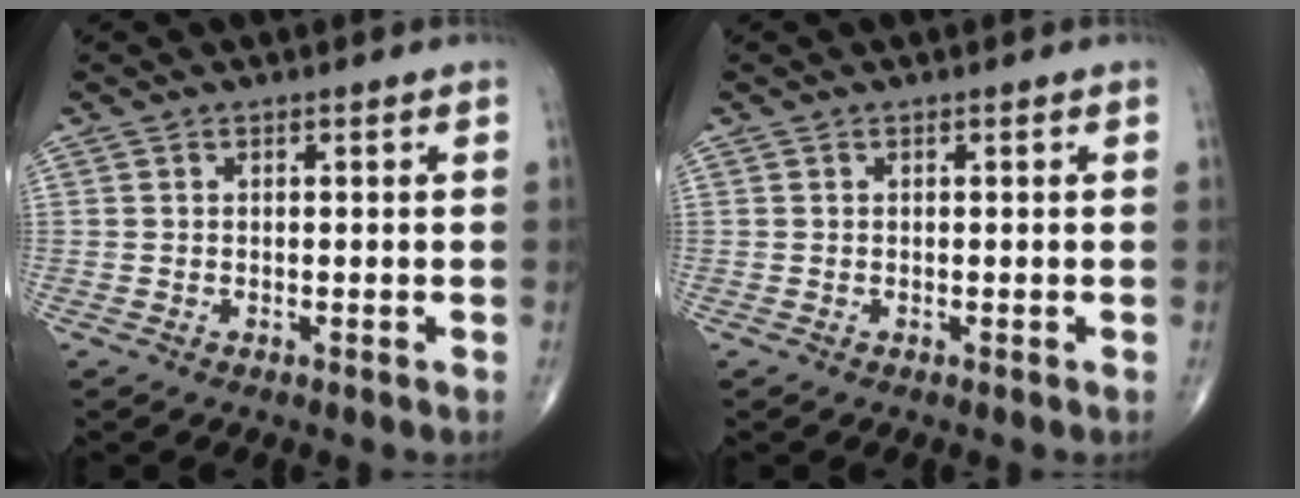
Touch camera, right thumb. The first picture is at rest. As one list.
[{"total": 0.0}]